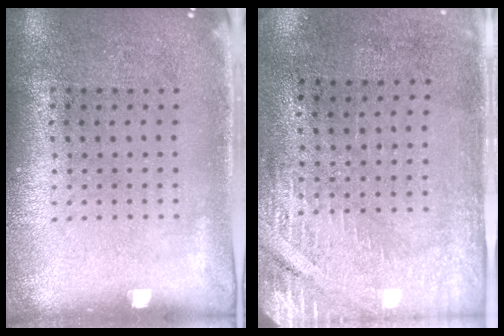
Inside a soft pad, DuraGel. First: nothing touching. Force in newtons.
{"total": 2.9, "press": 2.5, "slide": 1.4}